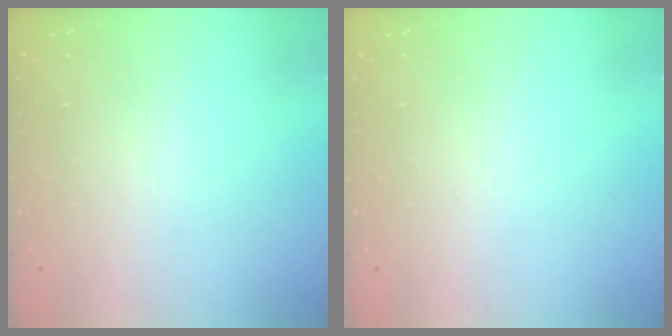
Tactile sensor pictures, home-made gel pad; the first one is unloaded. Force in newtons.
{"total": 0.0}